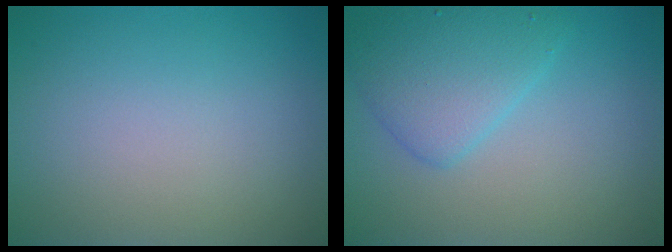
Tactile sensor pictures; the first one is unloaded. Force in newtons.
{"total": 3.0, "press": 3.0, "slide": 0.1}